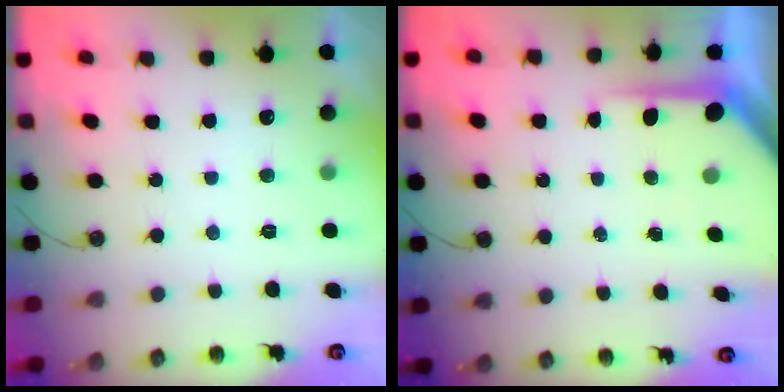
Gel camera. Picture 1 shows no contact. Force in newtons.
{"total": 6.2, "press": 6.2, "slide": 0.6}